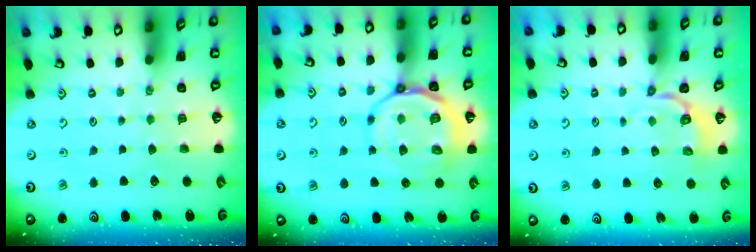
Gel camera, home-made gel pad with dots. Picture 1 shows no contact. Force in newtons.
{"total": 12.4, "press": 12.1, "slide": 2.3}
{"total": 3.4, "press": 2.6, "slide": 2.2}